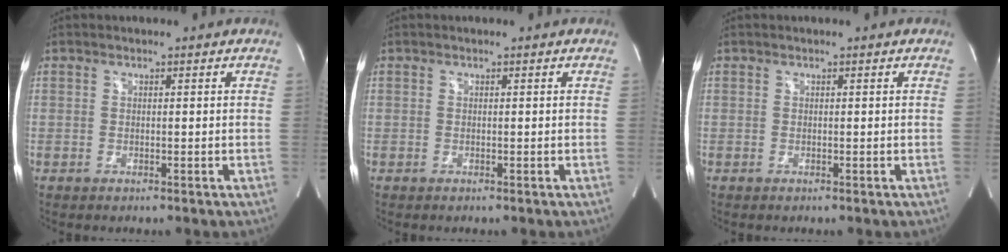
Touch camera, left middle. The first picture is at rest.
{"total": 0.0}
{"total": 0.0}